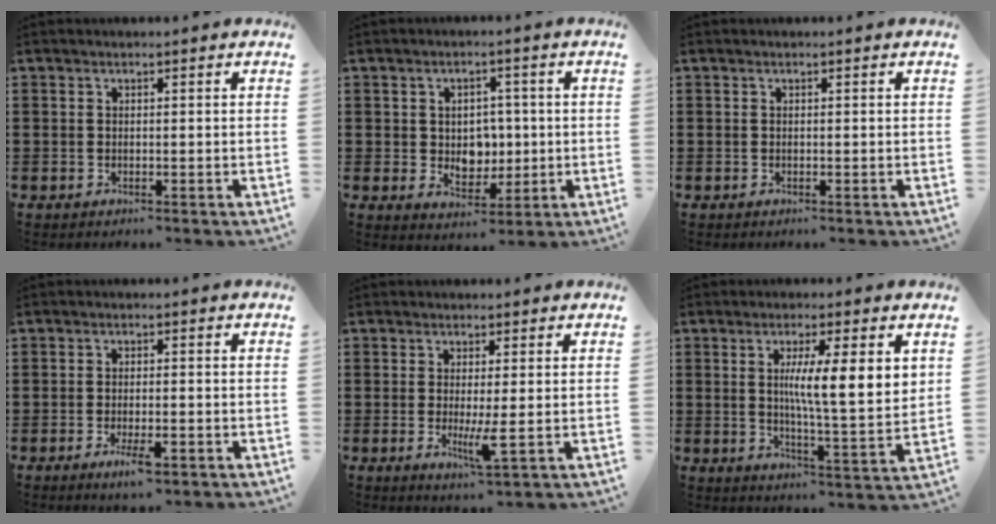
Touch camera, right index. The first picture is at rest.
{"total": 4.7, "force": [0.5, 4.1, 2.3], "torque": [-0.036, 0.004, 0.003]}
{"total": 0.0}
{"total": 3.3, "force": [-1.6, 0.6, 2.8], "torque": [-0.058, -0.008, -0.030]}
{"total": 3.9, "force": [-0.5, 0.3, 3.9], "torque": [-0.076, -0.012, -0.011]}
{"total": 8.6, "force": [2.7, 1.2, 8.1], "torque": [-0.144, -0.011, 0.039]}